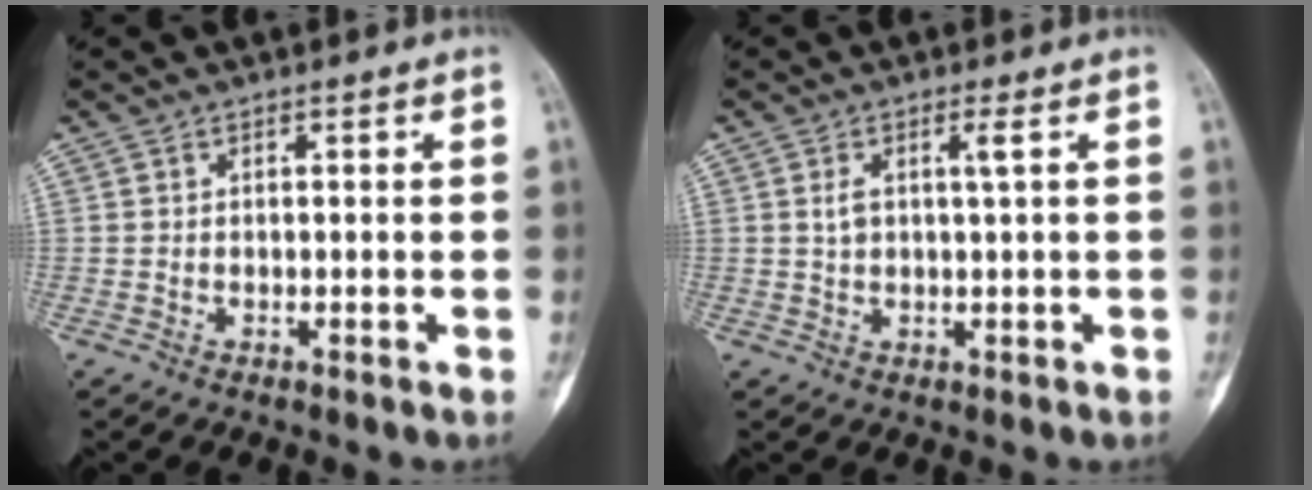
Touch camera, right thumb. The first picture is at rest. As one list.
[{"total": 2.9, "force": [1.0, 0.5, 2.7], "torque": [-0.061, 0.004, 0.023]}]